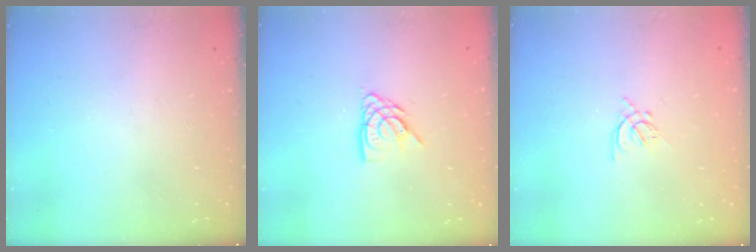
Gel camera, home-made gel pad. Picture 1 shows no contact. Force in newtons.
{"total": 6.7, "press": 6.7, "slide": 0.6}
{"total": 2.0, "press": 1.9, "slide": 0.5}